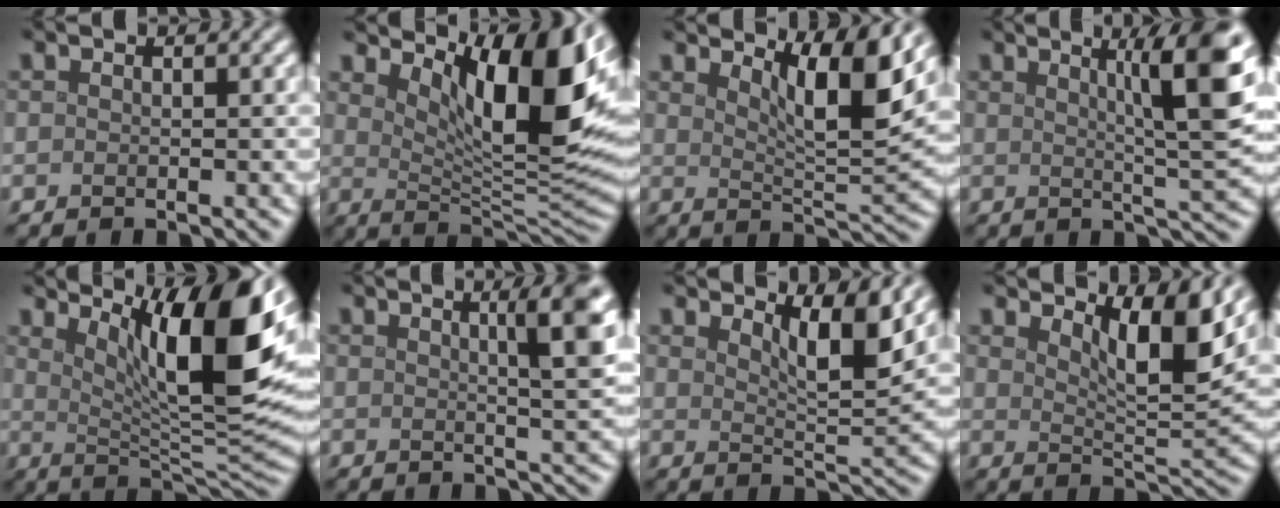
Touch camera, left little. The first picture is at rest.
{"total": 11.4, "force": [5.0, 3.6, 9.6], "torque": [-0.141, -0.009, 0.085]}
{"total": 6.4, "force": [3.7, 1.3, 5.1], "torque": [-0.073, -0.007, 0.059]}
{"total": 8.5, "force": [3.1, 1.2, 7.8], "torque": [-0.097, 0.007, 0.049]}
{"total": 13.1, "force": [5.5, 3.1, 11.5], "torque": [-0.156, -0.001, 0.093]}
{"total": 5.4, "force": [1.9, 1.1, 5.0], "torque": [-0.050, 0.008, 0.023]}
{"total": 4.5, "force": [2.9, 1.0, 3.3], "torque": [-0.055, -0.009, 0.045]}
{"total": 5.9, "force": [3.5, 1.4, 4.5], "torque": [-0.068, -0.009, 0.053]}